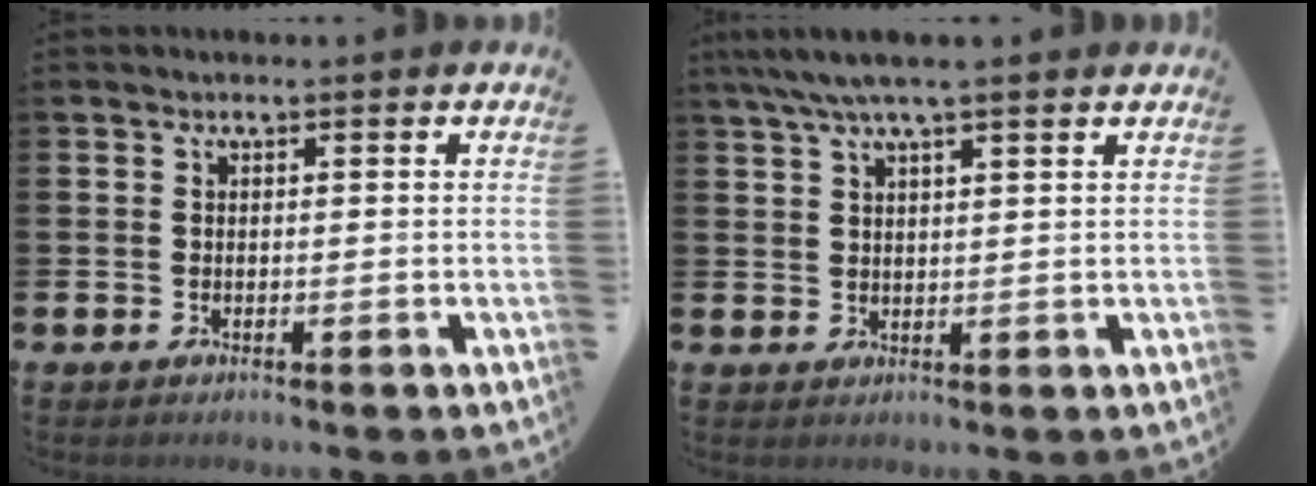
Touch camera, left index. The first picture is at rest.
{"total": 4.6, "force": [3.6, 0.5, 2.8], "torque": [-0.061, -0.002, 0.065]}